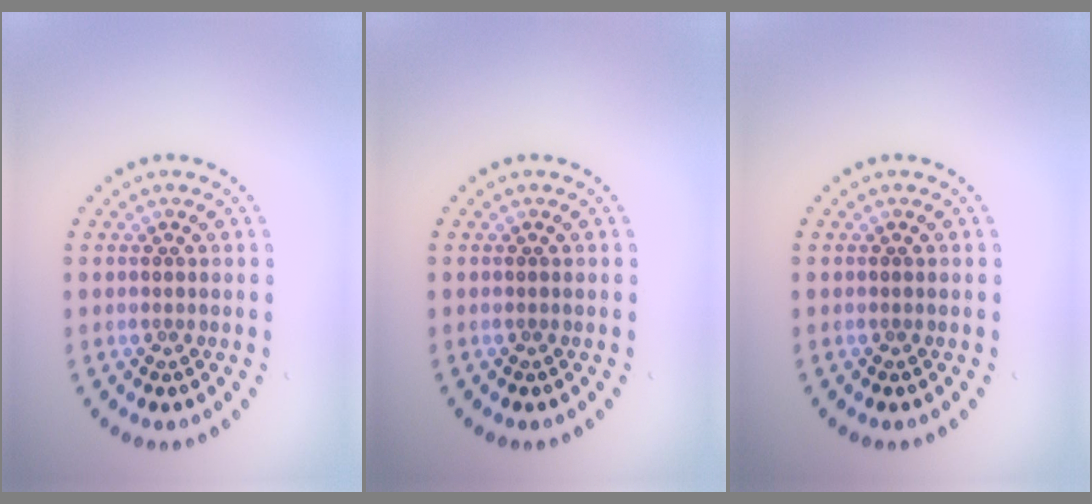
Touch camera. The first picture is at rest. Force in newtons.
{"total": 0.0}
{"total": 0.0}